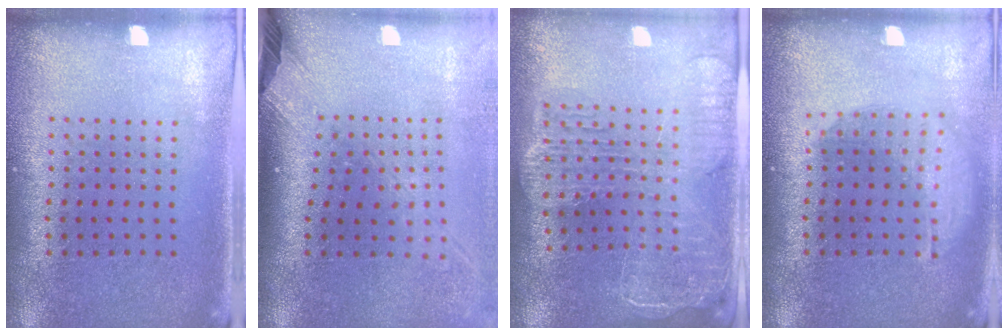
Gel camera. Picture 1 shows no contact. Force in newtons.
{"total": 2.6, "press": 1.9, "slide": 1.8}
{"total": 2.5, "press": 2.2, "slide": 1.3}
{"total": 1.5, "press": 1.3, "slide": 0.9}